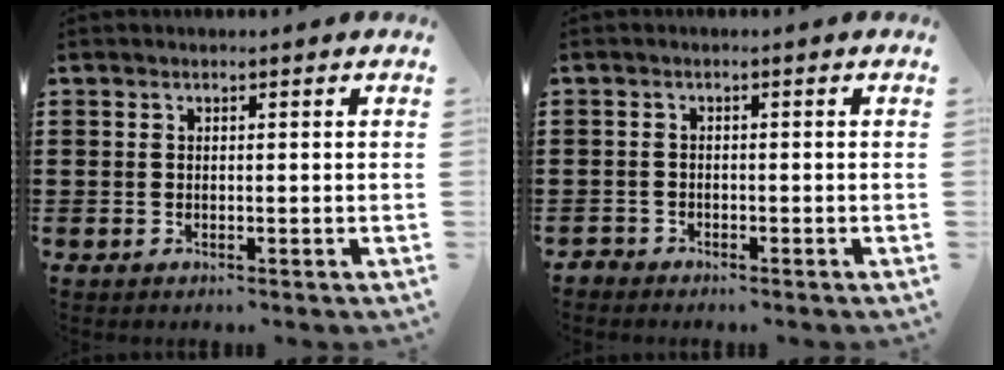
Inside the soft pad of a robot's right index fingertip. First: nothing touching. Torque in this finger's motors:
{"motor_torque": [-0.49, 0.14, -0.87, -0.21]}